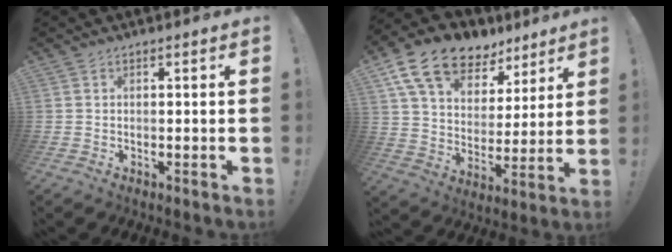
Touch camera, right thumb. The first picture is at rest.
{"total": 16.4, "force": [11.1, 9.4, 7.6], "torque": [-0.139, -0.065, 0.204]}